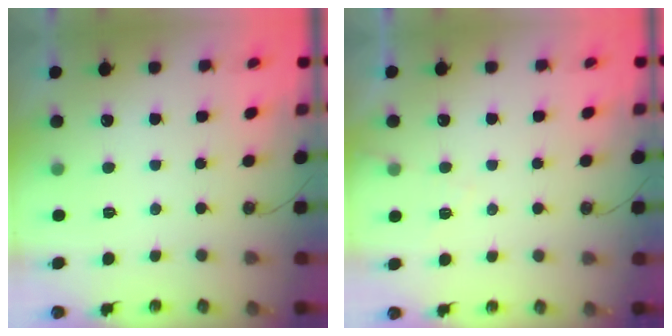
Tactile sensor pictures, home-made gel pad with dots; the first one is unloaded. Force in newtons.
{"total": 4.0, "press": 4.0, "slide": 0.6}